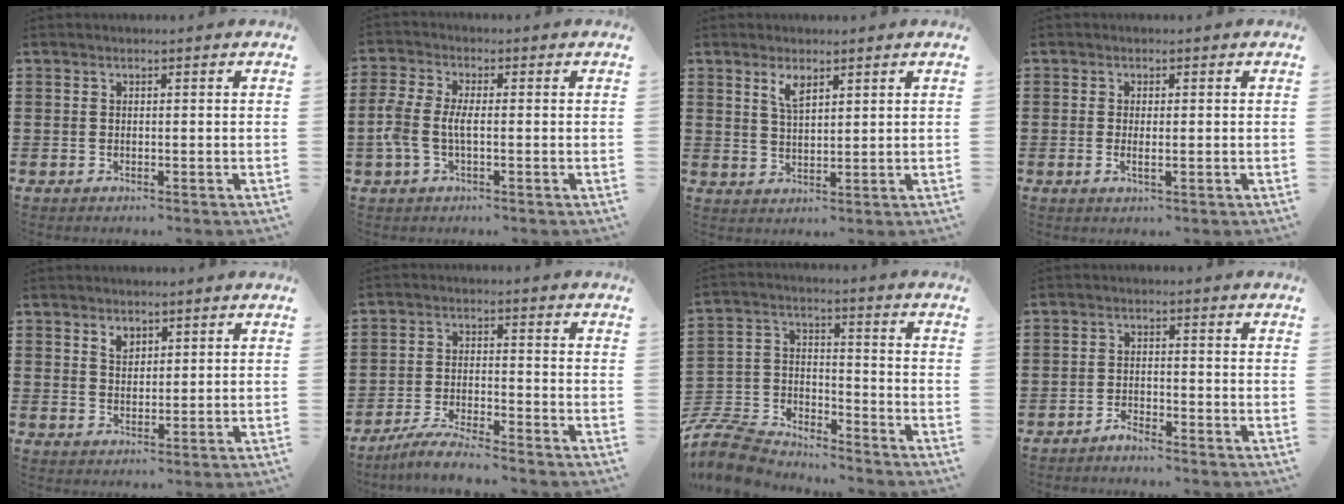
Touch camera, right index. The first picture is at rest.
{"total": 4.4, "force": [-1.1, 1.9, 3.8], "torque": [-0.102, -0.007, -0.030]}
{"total": 3.3, "force": [2.2, 1.2, 2.1], "torque": [-0.047, 0.003, 0.040]}
{"total": 1.8, "force": [-0.3, 0.5, 1.7], "torque": [-0.030, -0.001, -0.005]}
{"total": 2.3, "force": [1.7, 1.4, 0.7], "torque": [-0.019, 0.002, 0.033]}
{"total": 5.0, "force": [-4.8, -0.1, 1.7], "torque": [-0.044, -0.007, -0.095]}
{"total": 8.7, "force": [-8.3, 2.1, 1.7], "torque": [-0.062, 0.008, -0.173]}
{"total": 1.9, "force": [-1.9, 0.2, 0.0], "torque": [-0.008, 0.005, -0.040]}